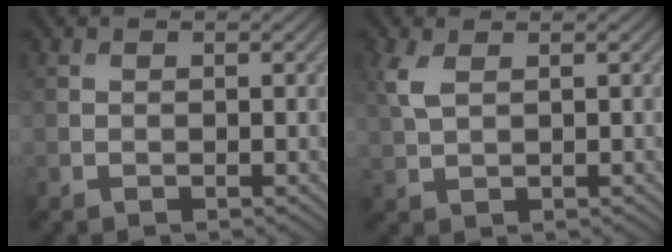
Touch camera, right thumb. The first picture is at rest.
{"total": 2.9, "force": [1.2, 1.3, 2.3], "torque": [-0.067, 0.004, 0.027]}